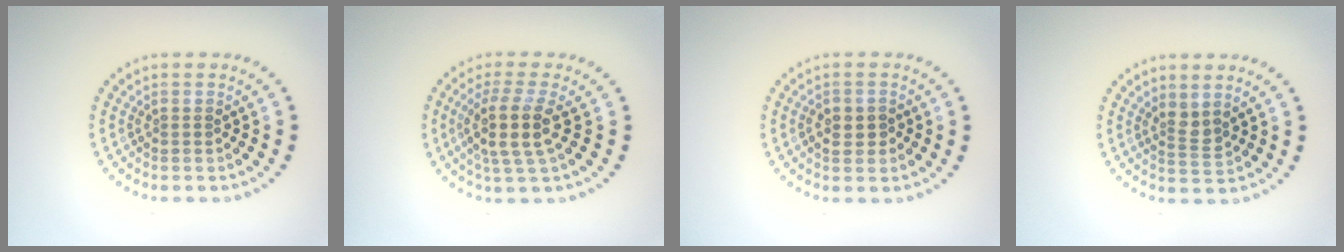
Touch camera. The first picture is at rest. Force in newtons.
{"total": 3.8, "press": 3.1, "slide": 2.2}
{"total": 2.1, "press": 2.1, "slide": 0.4}
{"total": 1.7, "press": 1.3, "slide": 1.1}